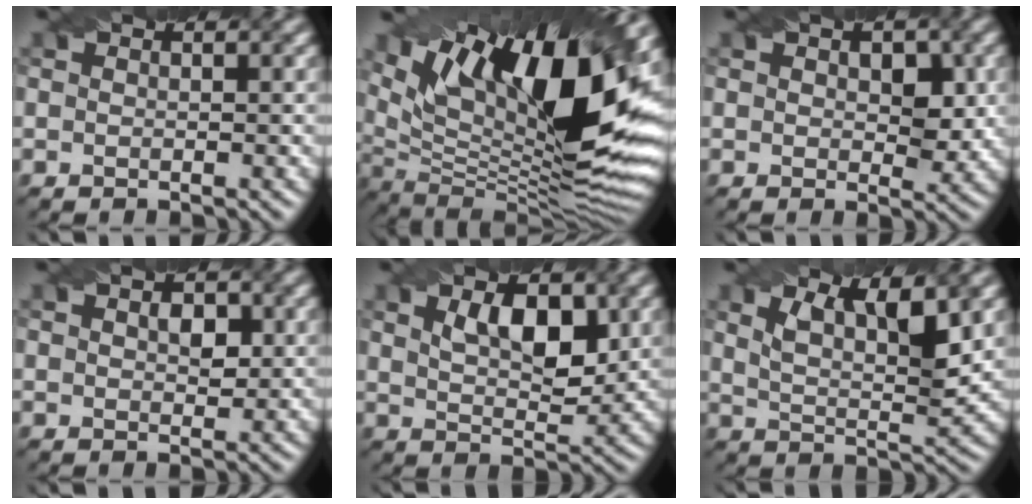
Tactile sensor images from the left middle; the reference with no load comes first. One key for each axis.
{"total": 17.2, "fx": 6.6, "fy": 6.6, "fz": 14.4, "tx": -0.236, "ty": 0.017, "tz": 0.116}
{"total": 3.6, "fx": 0.7, "fy": 2.1, "fz": 2.8, "tx": -0.036, "ty": -0.006, "tz": 0.013}
{"total": 2.1, "fx": 0.6, "fy": 1.3, "fz": 1.5, "tx": -0.020, "ty": -0.001, "tz": 0.012}
{"total": 5.1, "fx": 1.9, "fy": 2.3, "fz": 4.1, "tx": -0.072, "ty": -0.003, "tz": 0.033}
{"total": 5.8, "fx": 3.1, "fy": 1.7, "fz": 4.5, "tx": -0.082, "ty": -0.003, "tz": 0.052}